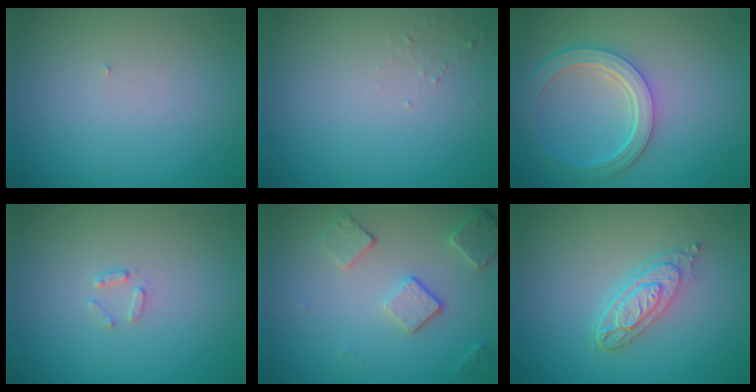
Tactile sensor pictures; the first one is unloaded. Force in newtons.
{"total": 0.7, "press": 0.6, "slide": 0.2}
{"total": 5.1, "press": 4.0, "slide": 3.1}
{"total": 1.0, "press": 1.0, "slide": 0.2}
{"total": 3.1, "press": 2.7, "slide": 1.7}
{"total": 4.0, "press": 2.9, "slide": 2.7}